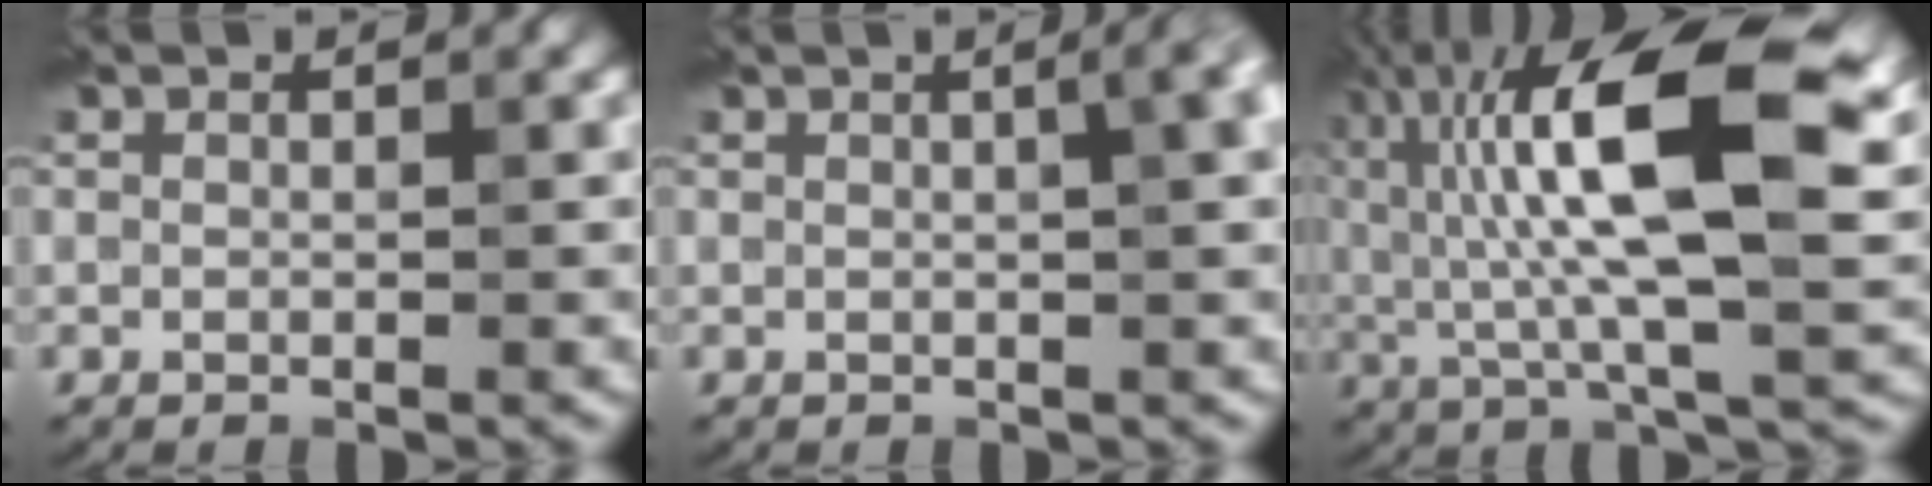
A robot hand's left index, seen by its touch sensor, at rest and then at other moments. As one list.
[{"total": 5.4, "force": [1.5, 2.5, 4.6], "torque": [-0.020, 0.037, -0.003]}, {"total": 15.5, "force": [3.6, 5.6, 14.0], "torque": [-0.248, 0.011, 0.049]}]